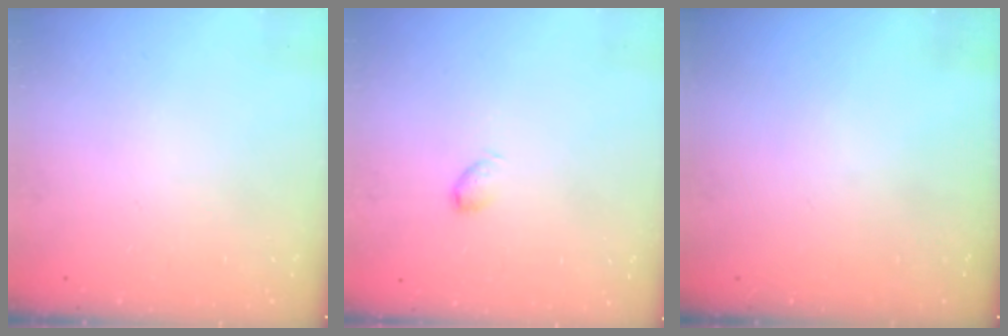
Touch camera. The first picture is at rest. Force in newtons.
{"total": 3.8, "press": 3.8, "slide": 0.7}
{"total": 0.0}